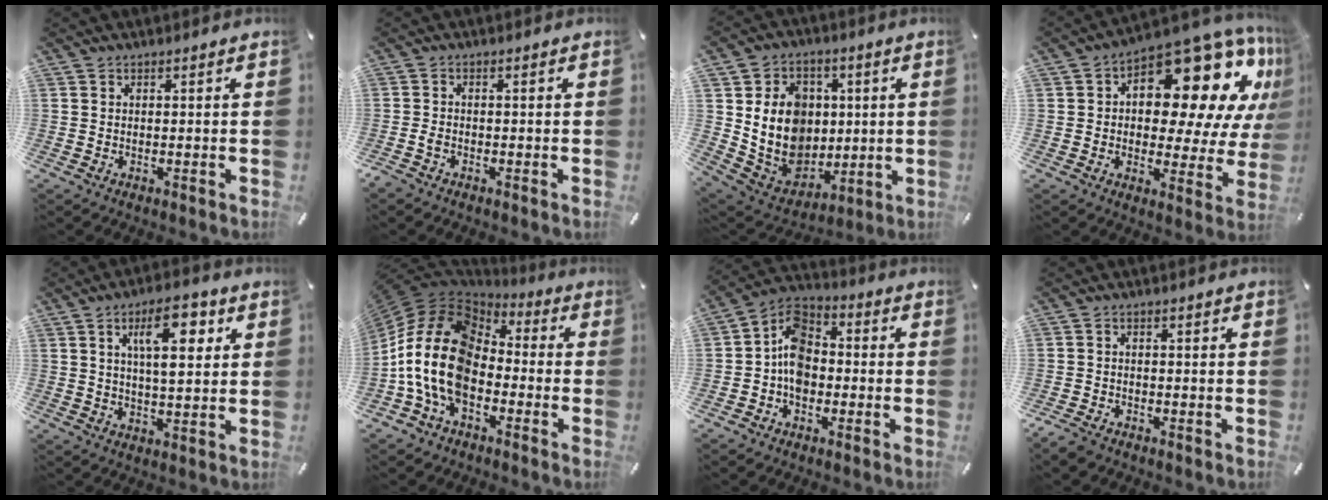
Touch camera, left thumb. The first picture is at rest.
{"total": 1.6, "force": [-1.1, 0.9, 0.6], "torque": [-0.013, 0.005, -0.022]}
{"total": 15.5, "force": [2.2, 13.9, 6.7], "torque": [-0.132, -0.011, 0.058]}
{"total": 19.8, "force": [9.5, 10.3, 14.0], "torque": [-0.174, -0.089, 0.154]}
{"total": 11.6, "force": [4.5, 5.0, 9.5], "torque": [-0.143, -0.006, 0.070]}
{"total": 17.6, "force": [-4.3, 12.0, 12.2], "torque": [-0.279, 0.016, -0.085]}
{"total": 8.5, "force": [-2.2, 6.7, 4.7], "torque": [-0.109, 0.017, -0.045]}
{"total": 2.6, "force": [-2.2, 1.3, 0.6], "torque": [-0.024, 0.007, -0.046]}